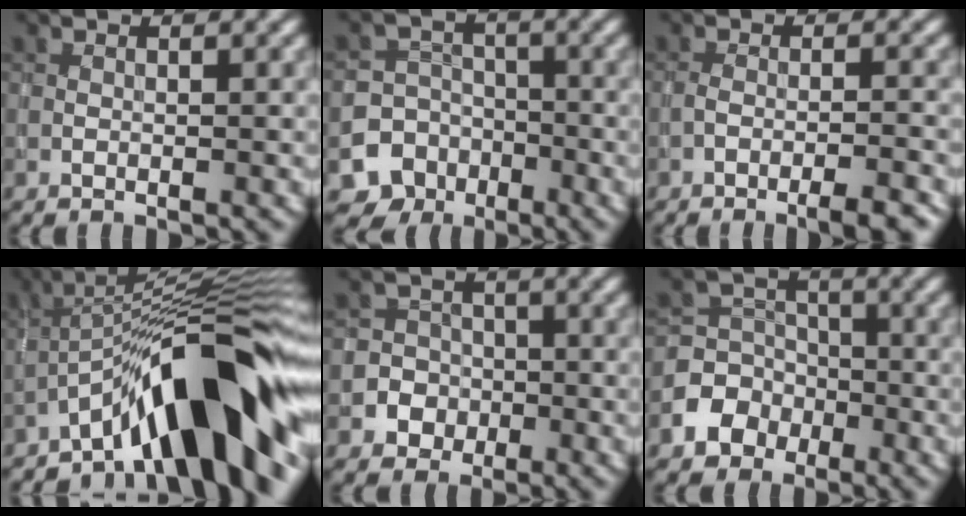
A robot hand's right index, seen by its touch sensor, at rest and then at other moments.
{"total": 7.5, "force": [-4.3, 6.1, 0.8], "torque": [0.000, -0.018, -0.084]}
{"total": 4.6, "force": [-3.5, 1.0, 2.8], "torque": [-0.047, -0.006, -0.050]}
{"total": 12.8, "force": [-6.5, 3.4, 10.5], "torque": [-0.142, 0.030, -0.110]}
{"total": 4.4, "force": [-1.7, 4.0, 0.2], "torque": [0.031, -0.001, -0.047]}
{"total": 4.9, "force": [-2.2, 4.2, 1.1], "torque": [0.001, 0.003, -0.063]}